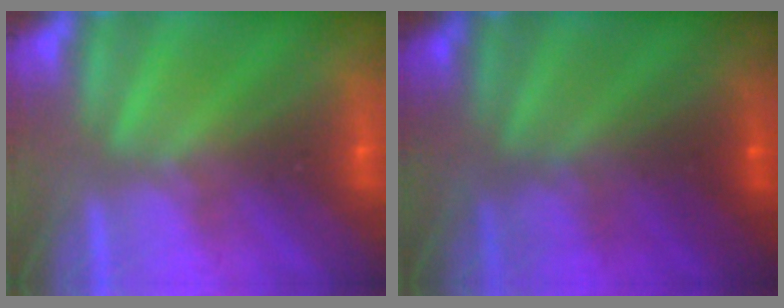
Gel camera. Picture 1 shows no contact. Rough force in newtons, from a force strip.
{"total": 2.9}